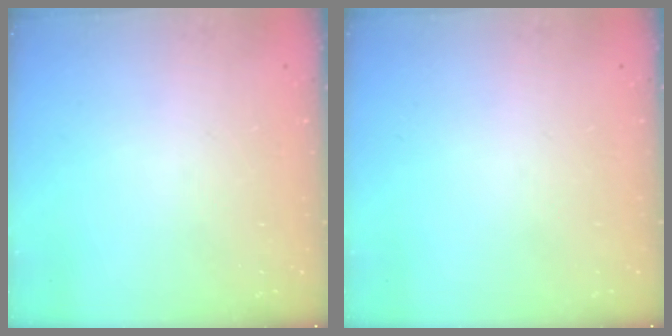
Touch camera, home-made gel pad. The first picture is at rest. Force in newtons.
{"total": 0.0}